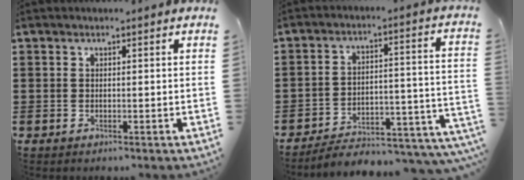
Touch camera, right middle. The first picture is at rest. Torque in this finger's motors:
{"motor_torque": [1.41, -0.73, 0.57, 0.13]}